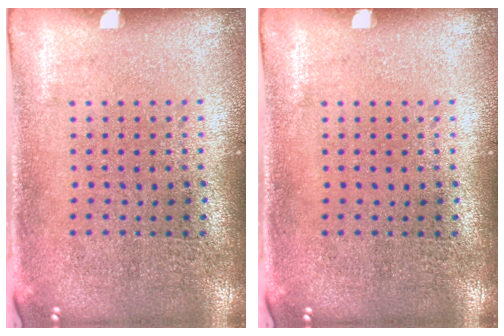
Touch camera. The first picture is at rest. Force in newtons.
{"total": 0.0}